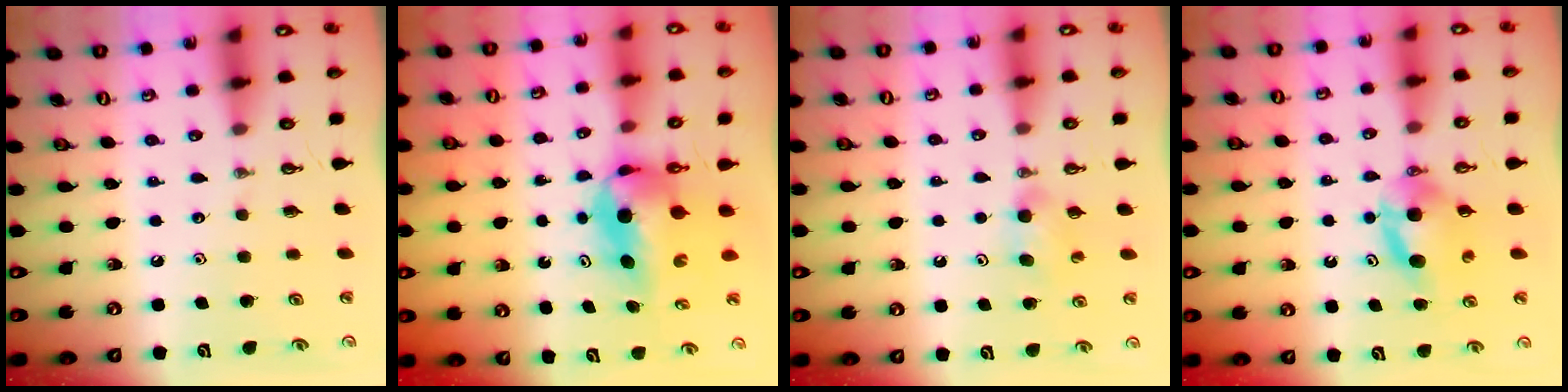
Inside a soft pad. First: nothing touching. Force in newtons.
{"total": 6.8, "press": 6.5, "slide": 2.3}
{"total": 5.9, "press": 4.7, "slide": 3.6}
{"total": 6.8, "press": 6.8, "slide": 0.1}